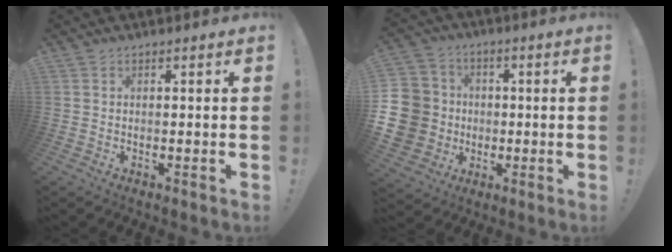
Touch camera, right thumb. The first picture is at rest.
{"total": 14.4, "force": [-1.7, 13.4, 5.2], "torque": [-0.107, 0.018, -0.012]}